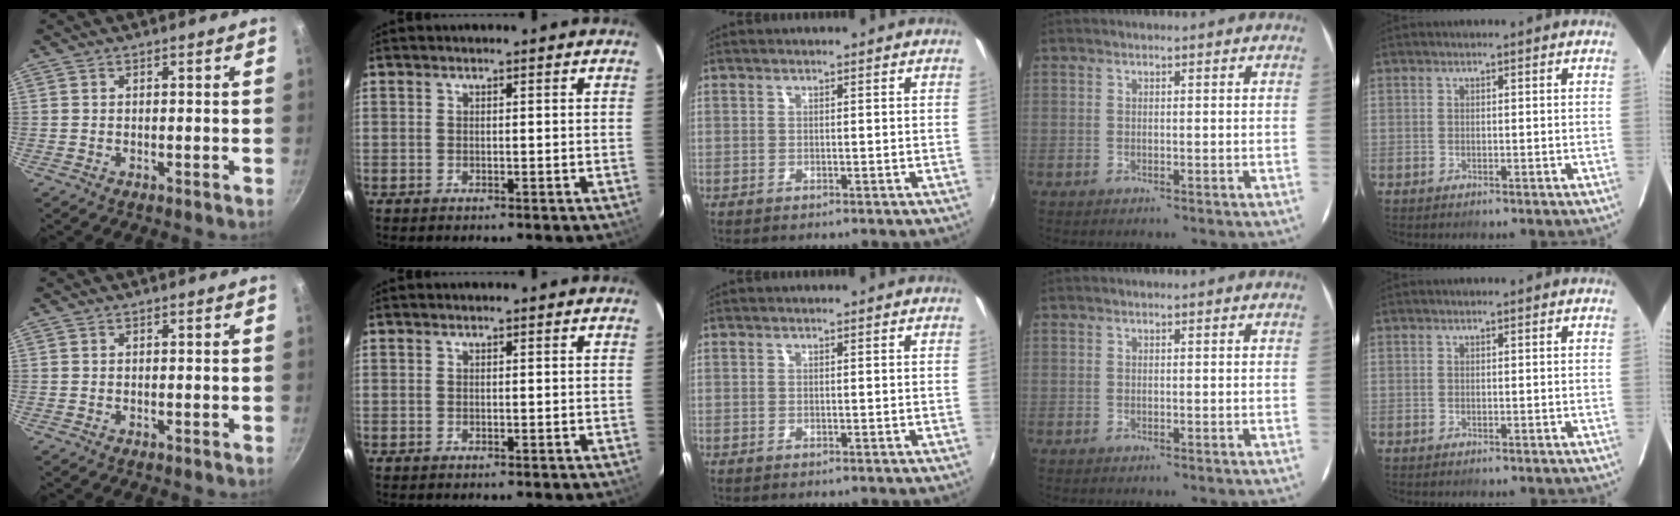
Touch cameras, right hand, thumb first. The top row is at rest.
{}